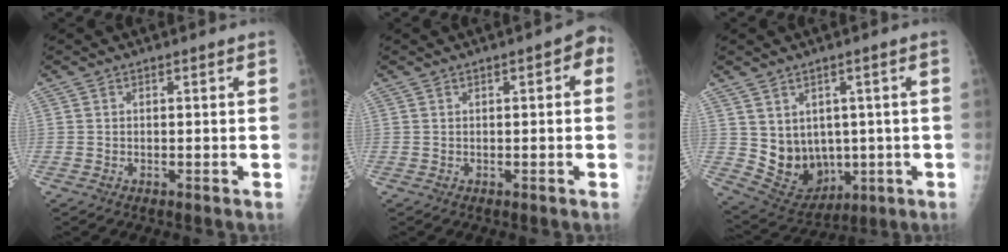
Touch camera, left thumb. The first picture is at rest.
{"total": 3.5, "force": [0.7, 1.5, 3.1], "torque": [-0.027, 0.011, 0.002]}
{"total": 10.3, "force": [0.4, 8.7, 5.6], "torque": [-0.057, -0.008, 0.043]}